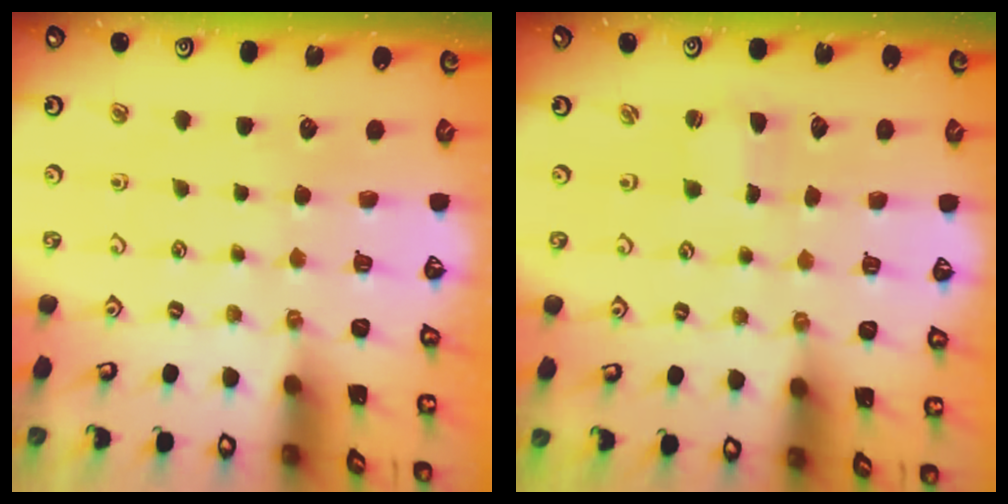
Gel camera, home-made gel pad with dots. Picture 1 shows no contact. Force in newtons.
{"total": 1.2, "press": 1.2, "slide": 0.0}